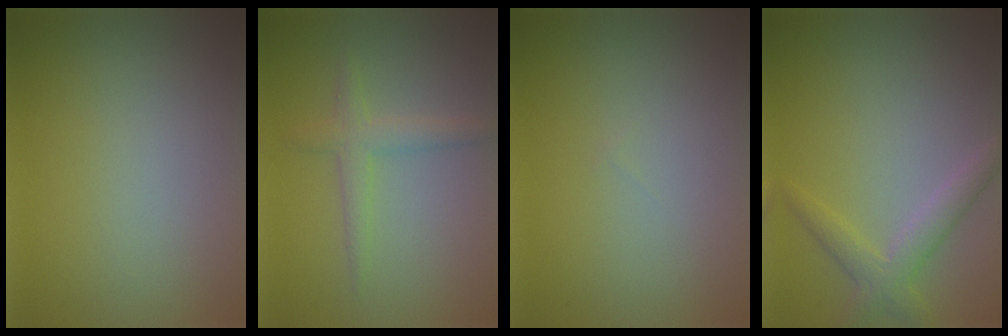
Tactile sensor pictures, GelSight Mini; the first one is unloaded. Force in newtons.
{"total": 2.2, "press": 2.2, "slide": 0.0}
{"total": 0.0}
{"total": 2.8, "press": 2.8, "slide": 0.1}